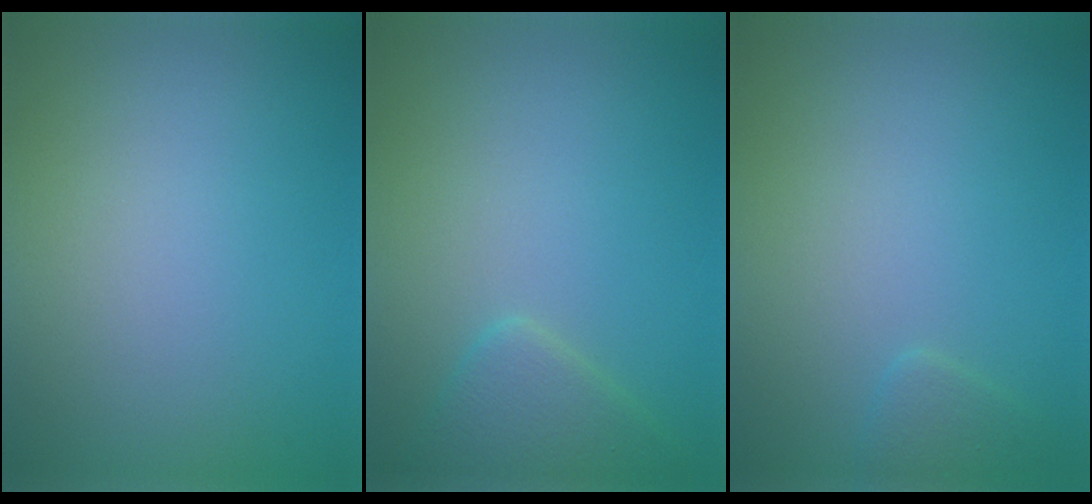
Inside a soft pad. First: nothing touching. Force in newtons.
{"total": 2.7, "press": 2.7, "slide": 0.2}
{"total": 1.0, "press": 1.0, "slide": 0.0}